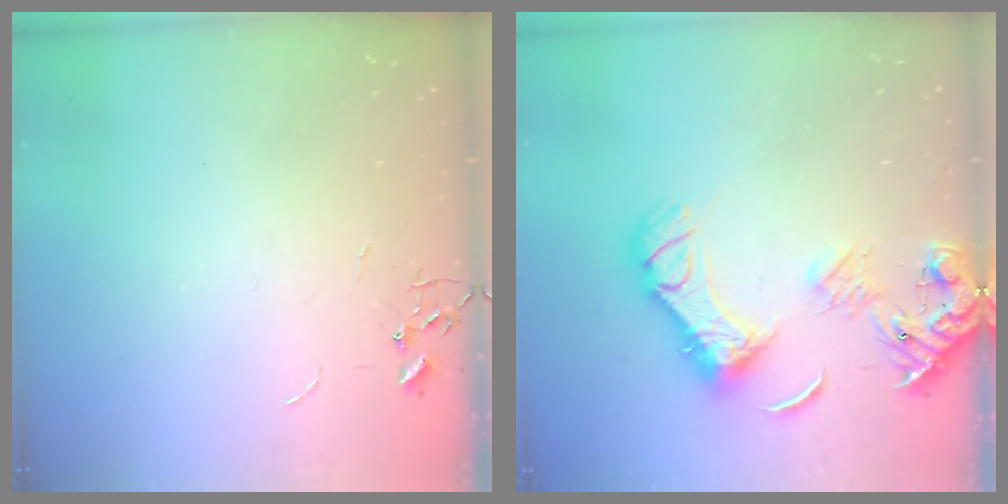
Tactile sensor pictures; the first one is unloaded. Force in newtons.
{"total": 18.4, "press": 18.3, "slide": 2.3}